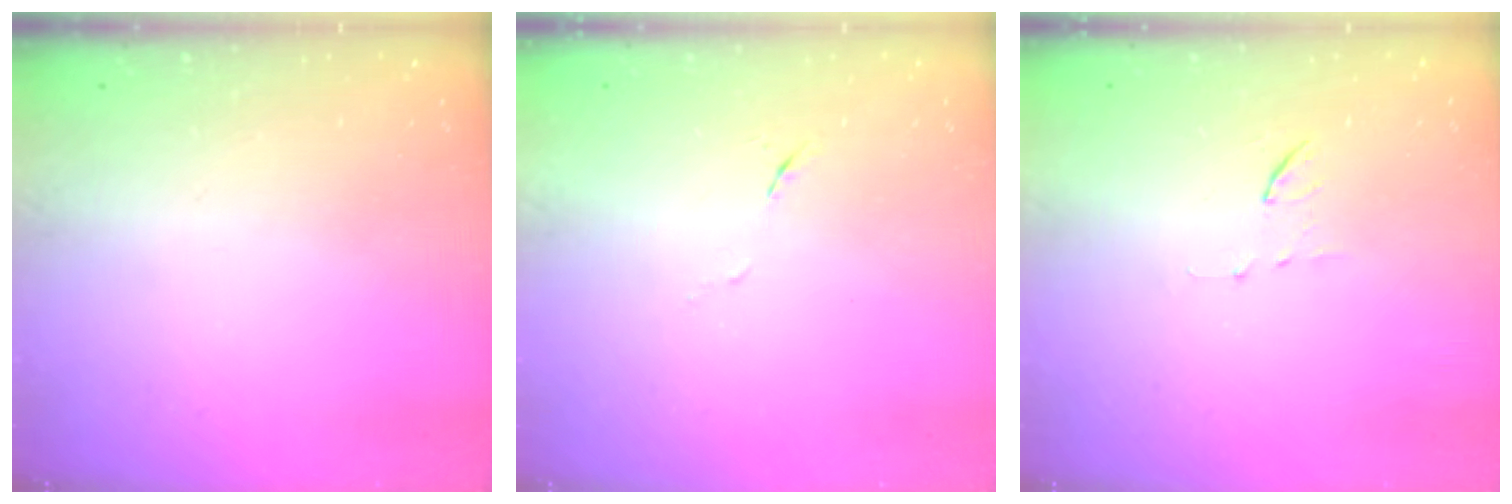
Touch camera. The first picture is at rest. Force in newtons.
{"total": 5.2, "press": 5.1, "slide": 1.2}
{"total": 6.2, "press": 6.0, "slide": 1.8}